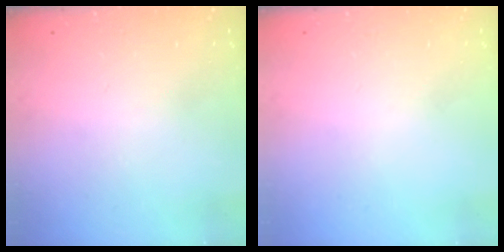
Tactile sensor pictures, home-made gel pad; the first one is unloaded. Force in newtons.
{"total": 0.0}